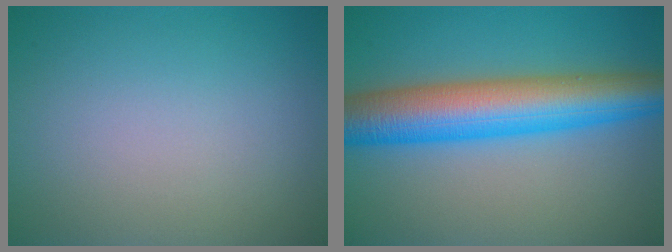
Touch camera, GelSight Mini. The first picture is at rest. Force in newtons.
{"total": 9.6, "press": 9.6, "slide": 0.3}